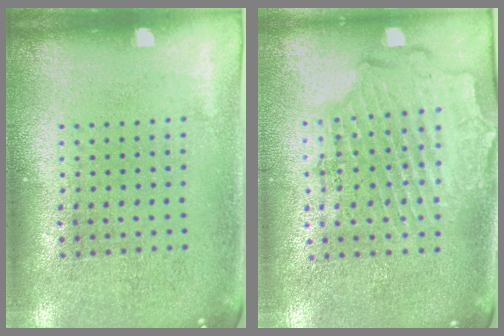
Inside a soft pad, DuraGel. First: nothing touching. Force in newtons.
{"total": 1.9, "press": 1.7, "slide": 0.8}